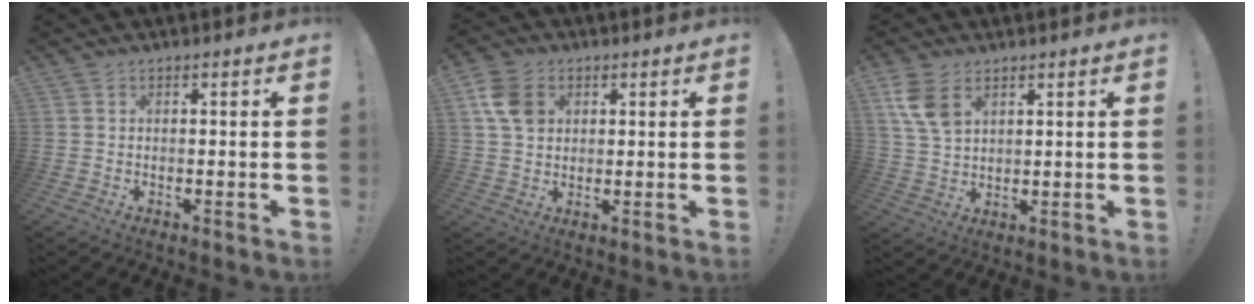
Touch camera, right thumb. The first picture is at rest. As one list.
[{"total": 8.8, "force": [2.7, 6.8, 4.8], "torque": [-0.077, 0.003, 0.055]}, {"total": 8.4, "force": [4.1, 5.1, 5.2], "torque": [-0.100, -0.008, 0.082]}]